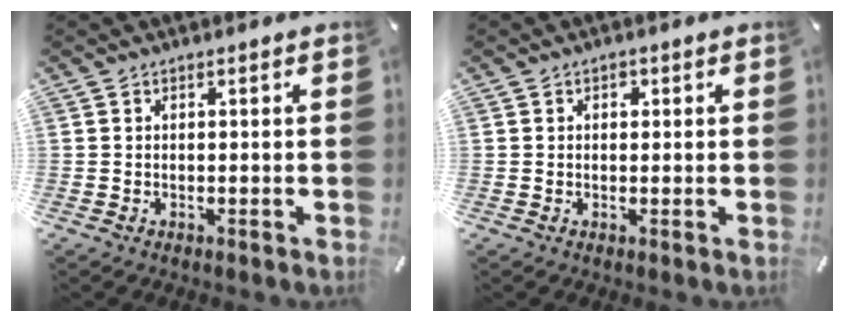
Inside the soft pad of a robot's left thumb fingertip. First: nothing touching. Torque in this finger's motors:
{"motor_torque": [0.21, 0.23, 0.23, -0.20, 0.03]}